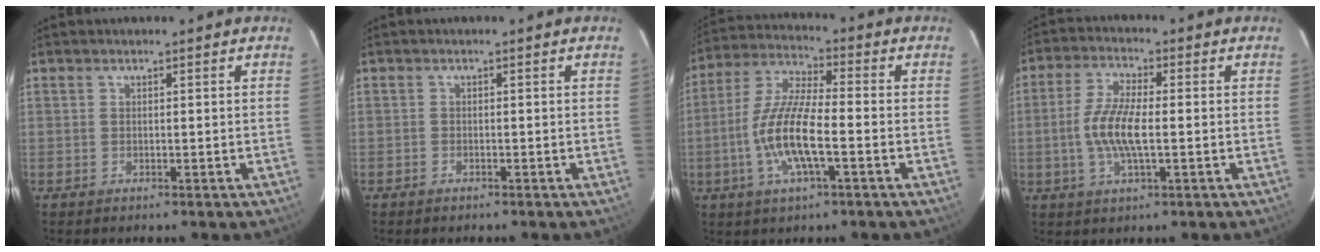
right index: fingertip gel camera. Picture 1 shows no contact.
{"total": 0.8, "force": [-0.7, 0.3, 0.0], "torque": [-0.004, 0.003, -0.014]}
{"total": 12.5, "force": [-3.5, 2.8, 11.6], "torque": [-0.244, -0.004, -0.070]}
{"total": 8.3, "force": [-1.1, 2.2, 8.0], "torque": [-0.163, 0.003, -0.024]}